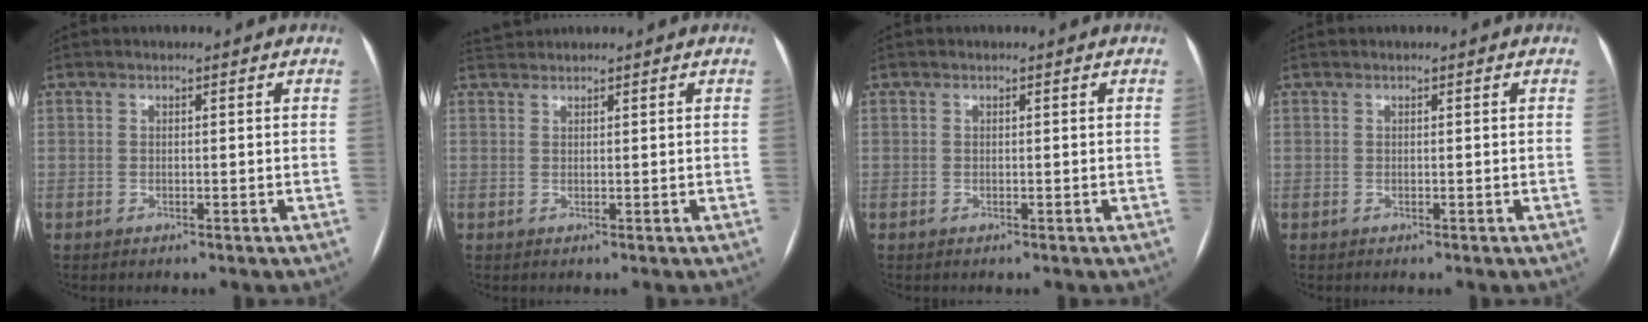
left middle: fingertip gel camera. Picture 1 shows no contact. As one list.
[{"total": 1.7, "force": [1.6, -0.1, -0.3], "torque": [-0.005, 0.015, 0.039]}, {"total": 0.0}, {"total": 0.0}]